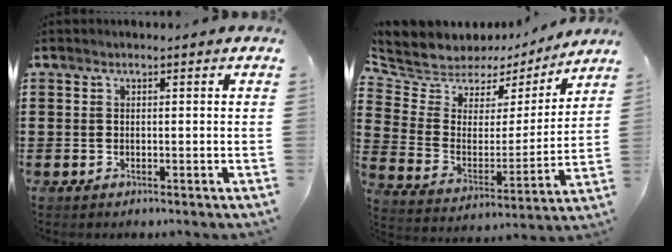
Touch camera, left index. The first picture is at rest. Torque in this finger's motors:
{"motor_torque": [0.43, -0.48, 0.19, 0.04]}